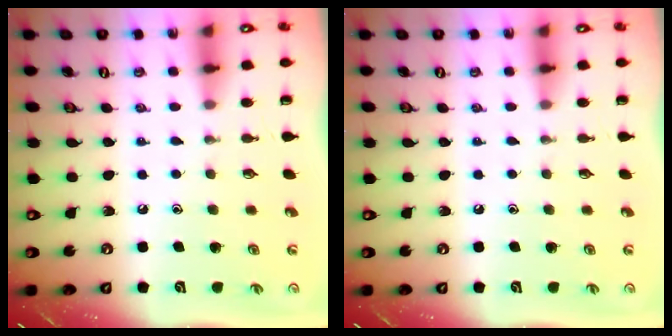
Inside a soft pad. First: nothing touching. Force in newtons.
{"total": 0.0}